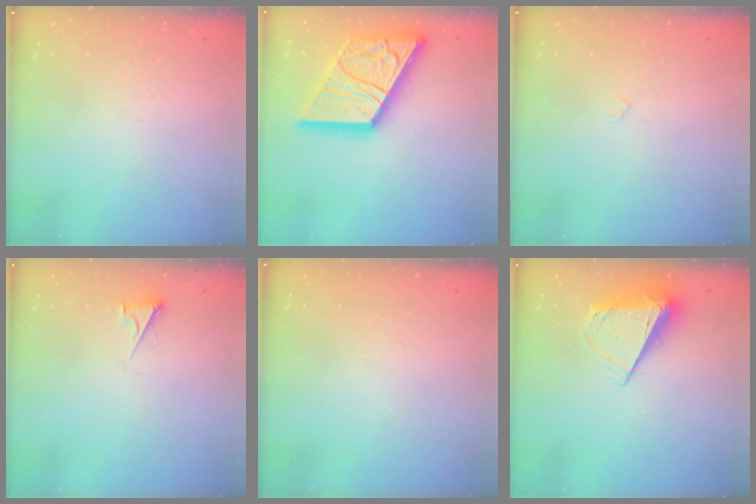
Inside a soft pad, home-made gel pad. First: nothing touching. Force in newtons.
{"total": 27.4, "press": 27.2, "slide": 3.1}
{"total": 2.4, "press": 2.4, "slide": 0.3}
{"total": 3.4, "press": 3.4, "slide": 0.4}
{"total": 0.0}
{"total": 9.5, "press": 9.5, "slide": 0.9}